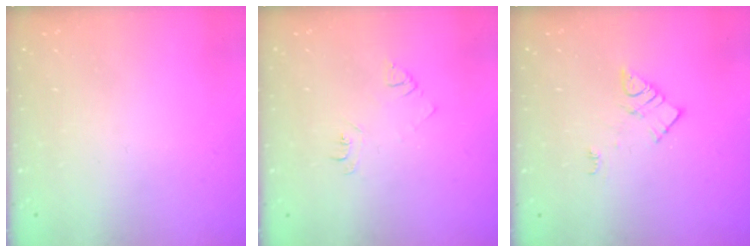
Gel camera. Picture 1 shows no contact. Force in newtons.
{"total": 4.2, "press": 4.1, "slide": 0.6}
{"total": 8.3, "press": 8.2, "slide": 0.5}